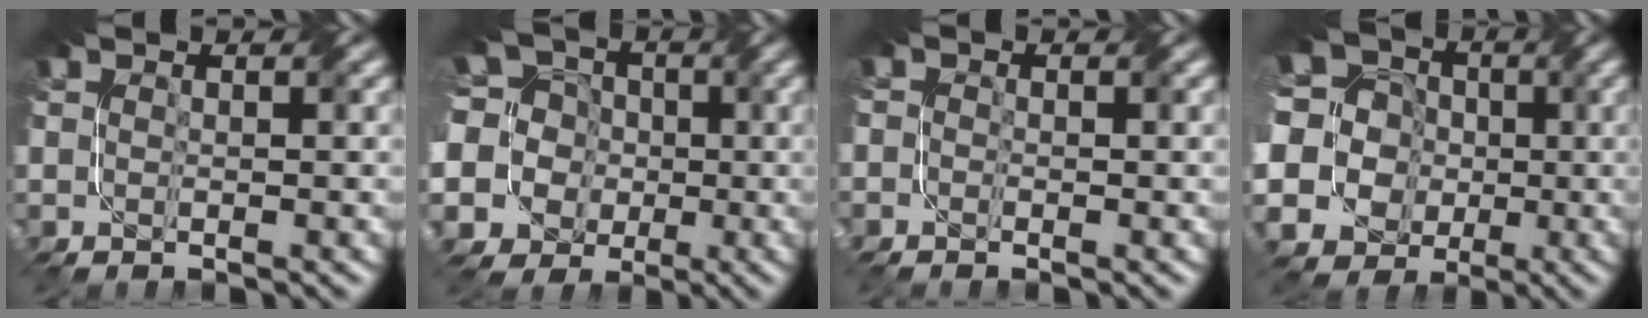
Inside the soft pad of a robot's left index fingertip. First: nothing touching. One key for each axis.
{"total": 13.7, "fx": 0.0, "fy": 12.7, "fz": 5.0, "tx": -0.166, "ty": 0.025, "tz": -0.025}
{"total": 0.8, "fx": -0.6, "fy": 0.5, "fz": 0.3, "tx": -0.006, "ty": -0.006, "tz": -0.014}
{"total": 18.1, "fx": -0.1, "fy": 16.9, "fz": 6.3, "tx": -0.194, "ty": 0.019, "tz": -0.037}